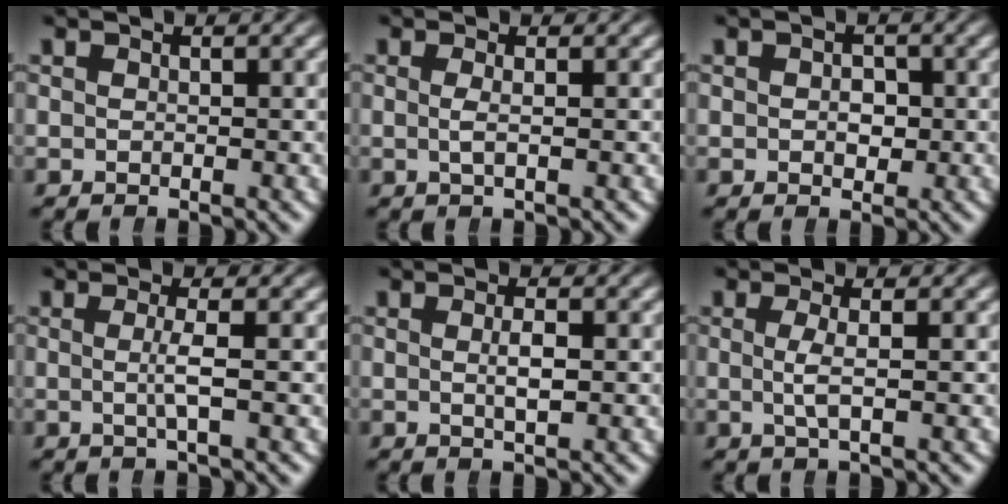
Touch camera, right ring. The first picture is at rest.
{"total": 1.1, "force": [-0.3, -0.6, 0.9], "torque": [-0.029, -0.013, 0.000]}
{"total": 1.2, "force": [-0.2, 1.0, 0.6], "torque": [-0.009, -0.003, -0.003]}
{"total": 1.9, "force": [-0.3, -0.9, 1.6], "torque": [-0.040, -0.008, -0.004]}
{"total": 1.4, "force": [-0.1, -0.3, 1.3], "torque": [-0.029, -0.006, -0.002]}
{"total": 1.7, "force": [-0.1, -0.5, 1.6], "torque": [-0.038, -0.012, 0.004]}